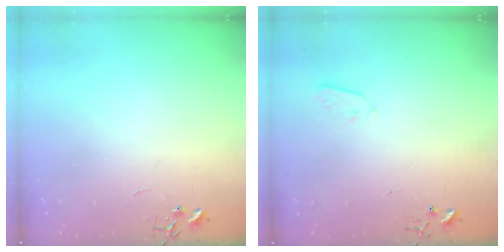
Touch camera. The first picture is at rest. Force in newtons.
{"total": 2.1, "press": 2.0, "slide": 0.4}